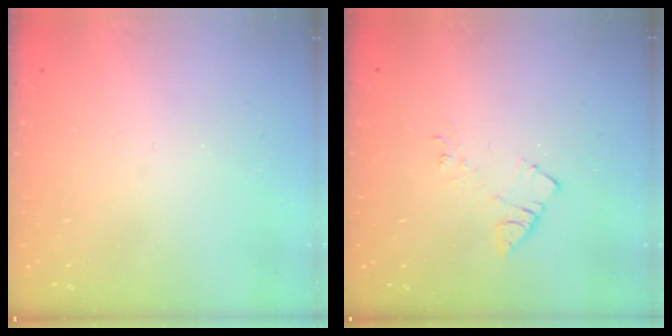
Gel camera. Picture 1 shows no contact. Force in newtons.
{"total": 6.2, "press": 6.2, "slide": 0.6}